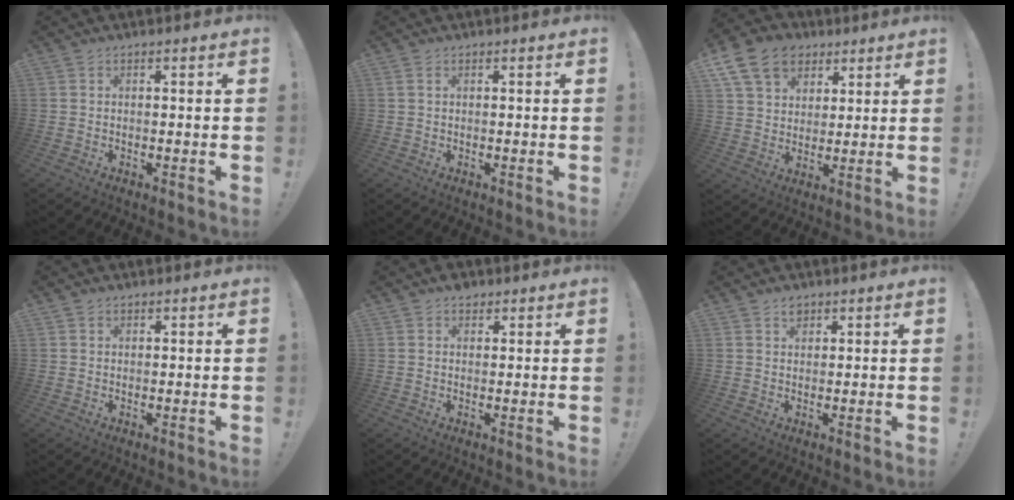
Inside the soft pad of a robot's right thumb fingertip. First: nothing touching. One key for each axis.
{"total": 0.9, "fx": 0.4, "fy": 0.3, "fz": 0.7, "tx": -0.015, "ty": 0.002, "tz": 0.008}
{"total": 14.9, "fx": 7.3, "fy": 11.1, "fz": 6.8, "tx": -0.104, "ty": -0.033, "tz": 0.144}
{"total": 0.8, "fx": 0.6, "fy": 0.6, "fz": 0.1, "tx": 0.002, "ty": -0.002, "tz": 0.011}
{"total": 3.1, "fx": 2.2, "fy": 2.0, "fz": 0.9, "tx": 0.002, "ty": -0.012, "tz": 0.036}
{"total": 2.0, "fx": 1.4, "fy": 1.3, "fz": 0.7, "tx": 0.004, "ty": -0.009, "tz": 0.023}